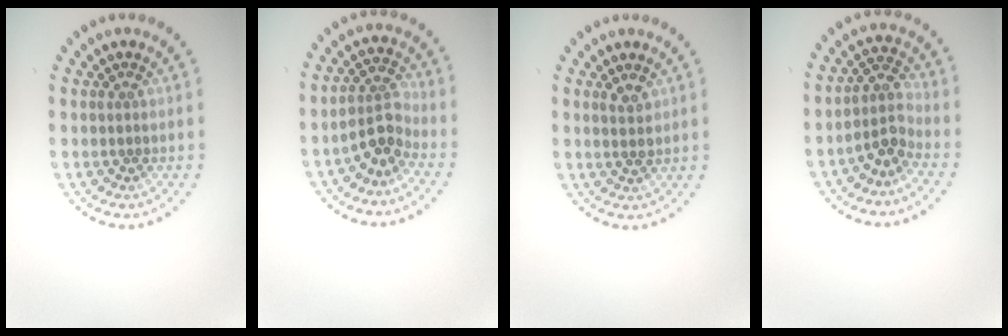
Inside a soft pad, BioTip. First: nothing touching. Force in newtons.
{"total": 2.9, "press": 2.5, "slide": 1.5}
{"total": 1.5, "press": 1.5, "slide": 0.3}
{"total": 2.6, "press": 2.0, "slide": 1.7}